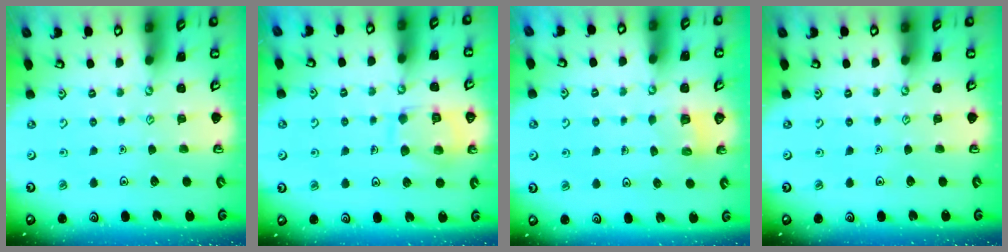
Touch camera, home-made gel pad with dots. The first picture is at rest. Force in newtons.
{"total": 11.5, "press": 11.5, "slide": 1.0}
{"total": 3.7, "press": 3.7, "slide": 0.2}
{"total": 0.0}